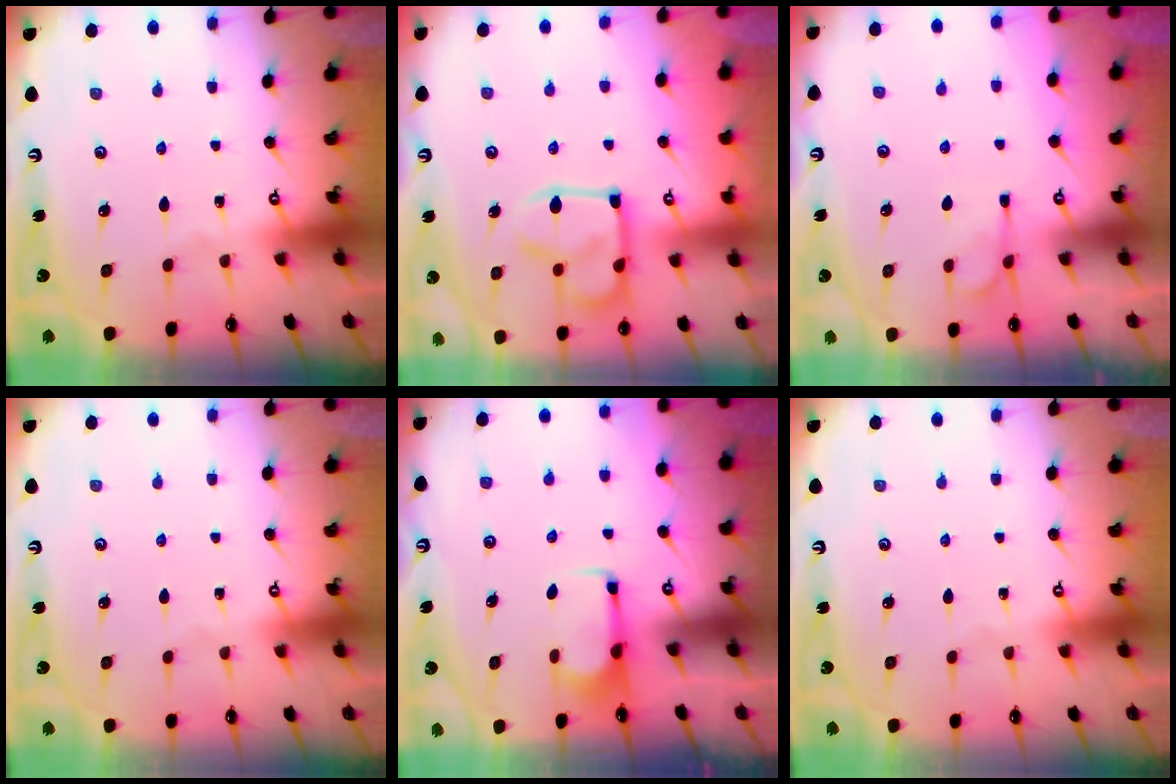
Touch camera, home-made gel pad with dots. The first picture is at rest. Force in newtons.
{"total": 15.5, "press": 15.5, "slide": 1.2}
{"total": 5.2, "press": 5.0, "slide": 1.5}
{"total": 0.0}
{"total": 4.9, "press": 4.9, "slide": 0.6}
{"total": 0.0}